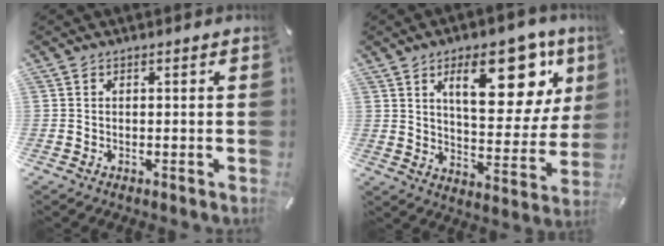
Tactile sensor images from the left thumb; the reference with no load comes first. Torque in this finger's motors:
{"motor_torque": [1.00, 1.63, 1.42, -1.35, 0.49]}